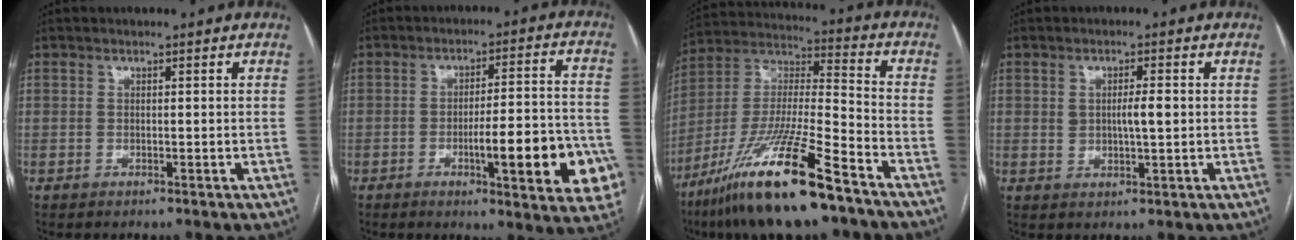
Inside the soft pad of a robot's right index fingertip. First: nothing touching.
{"total": 15.3, "force": [-5.2, 2.7, 14.1], "torque": [-0.144, 0.015, -0.061]}
{"total": 20.8, "force": [-13.5, 2.0, 15.8], "torque": [-0.328, -0.039, -0.246]}
{"total": 3.3, "force": [0.4, 0.9, 3.1], "torque": [-0.052, 0.000, 0.009]}